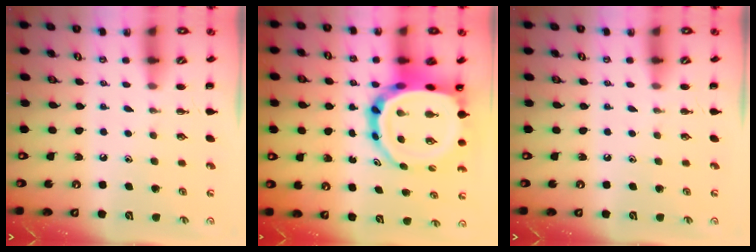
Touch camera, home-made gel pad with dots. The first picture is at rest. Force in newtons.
{"total": 17.3, "press": 16.7, "slide": 4.8}
{"total": 0.0}